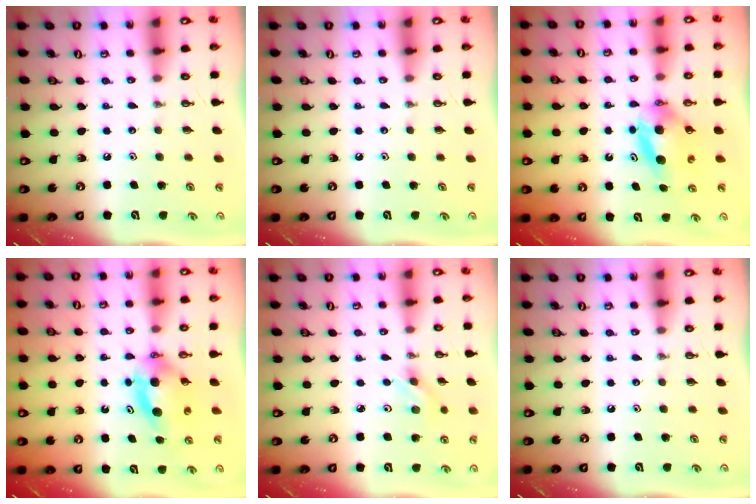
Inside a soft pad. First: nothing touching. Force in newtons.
{"total": 0.0}
{"total": 6.8, "press": 6.4, "slide": 2.3}
{"total": 5.8, "press": 5.6, "slide": 1.5}
{"total": 2.6, "press": 2.3, "slide": 1.3}
{"total": 0.0}